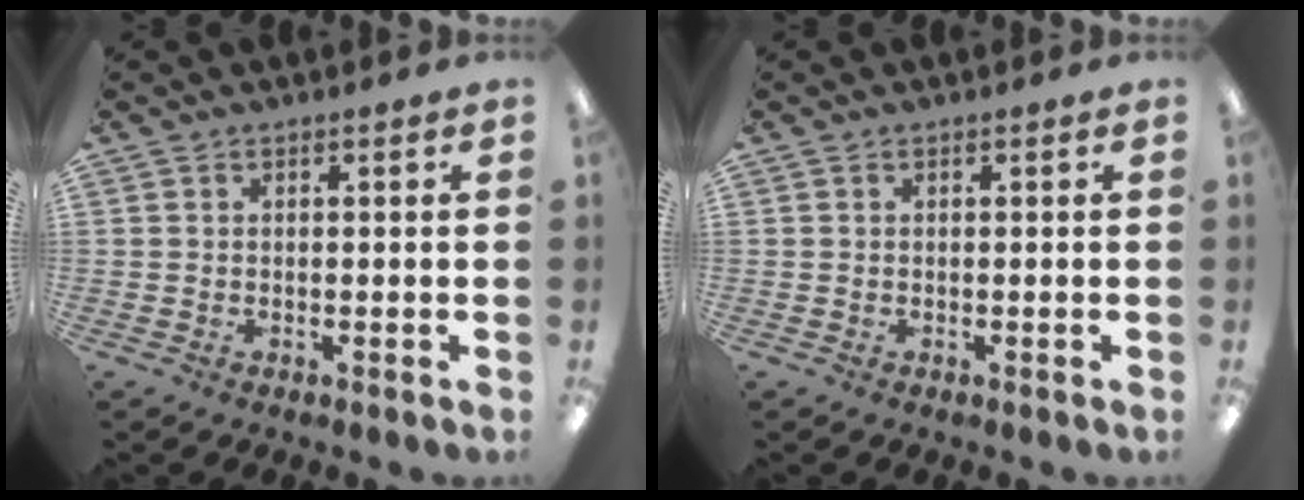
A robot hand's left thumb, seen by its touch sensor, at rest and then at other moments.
{"total": 0.0}